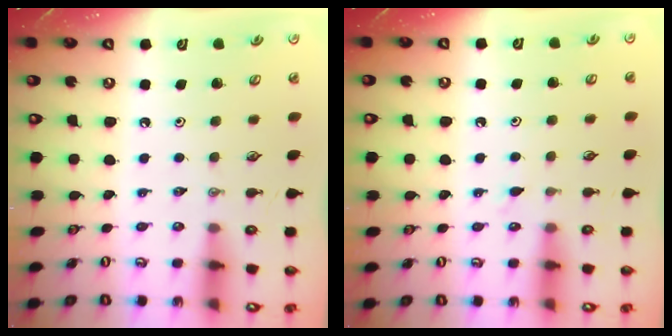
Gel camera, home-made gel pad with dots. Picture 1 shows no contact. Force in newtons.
{"total": 5.4, "press": 5.4, "slide": 0.7}